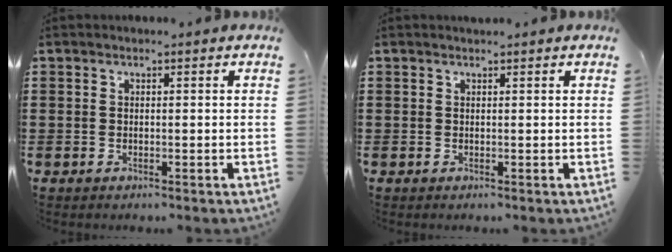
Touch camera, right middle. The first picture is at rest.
{"total": 0.0}